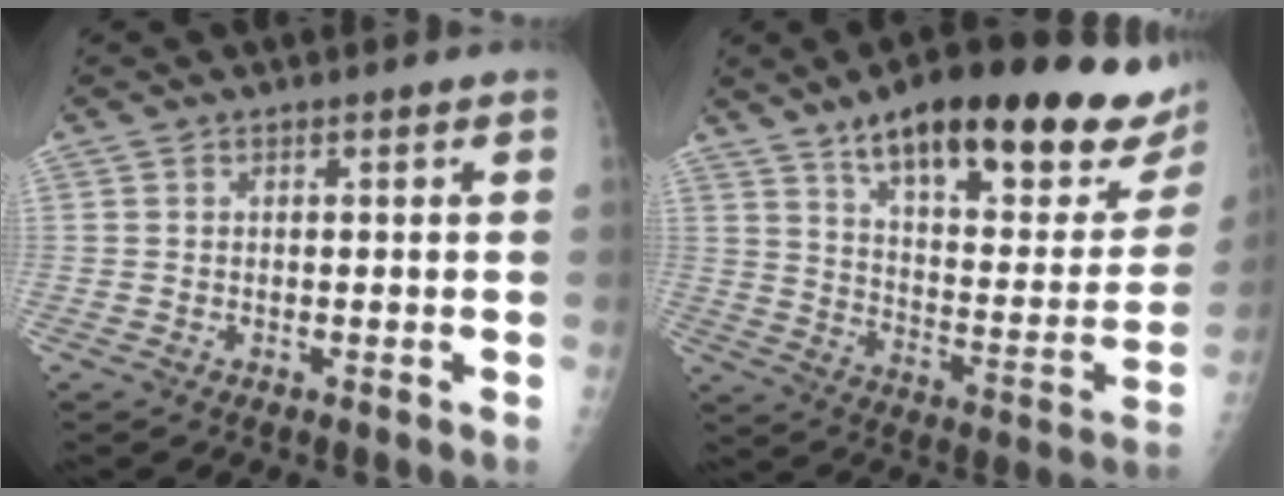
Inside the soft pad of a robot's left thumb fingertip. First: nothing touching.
{"total": 31.2, "force": [20.4, 8.8, 21.9], "torque": [-0.273, -0.063, 0.292]}